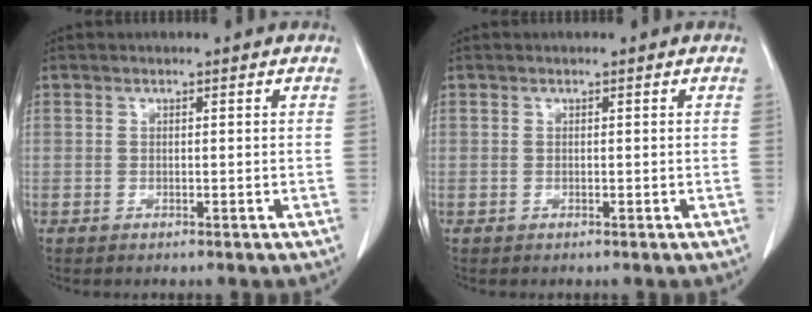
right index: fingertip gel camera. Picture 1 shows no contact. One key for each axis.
{"total": 0.0}